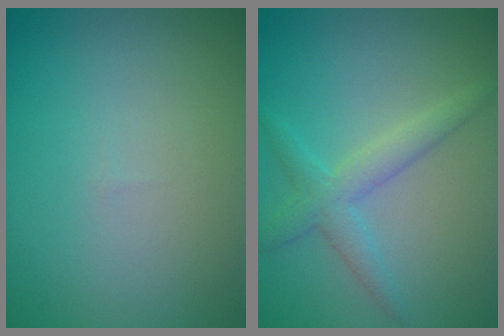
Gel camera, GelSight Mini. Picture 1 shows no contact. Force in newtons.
{"total": 2.9, "press": 2.9, "slide": 0.1}